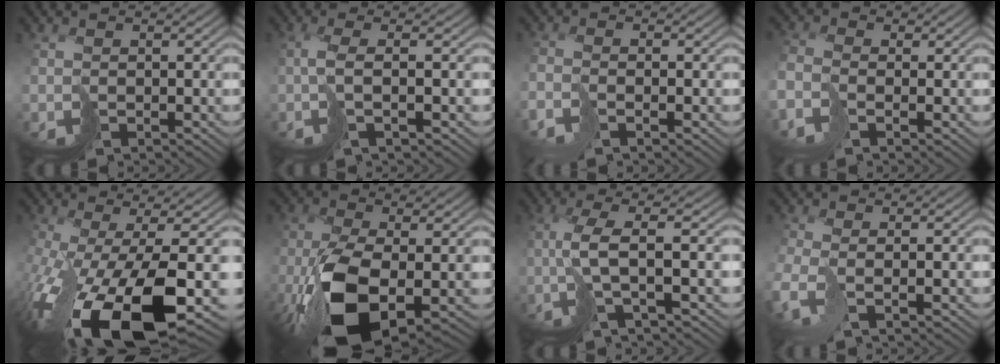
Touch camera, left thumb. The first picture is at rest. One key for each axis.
{"total": 4.1, "fx": -0.4, "fy": 0.9, "fz": 4.0, "tx": -0.077, "ty": 0.005, "tz": -0.015}
{"total": 2.6, "fx": -1.7, "fy": 0.8, "fz": 1.7, "tx": -0.045, "ty": -0.008, "tz": -0.046}
{"total": 3.7, "fx": -1.9, "fy": 1.9, "fz": 2.6, "tx": -0.072, "ty": -0.007, "tz": -0.055}
{"total": 17.3, "fx": -6.7, "fy": 5.7, "fz": 14.8, "tx": -0.308, "ty": -0.048, "tz": -0.089}
{"total": 14.0, "fx": -4.3, "fy": 6.7, "fz": 11.5, "tx": -0.260, "ty": -0.027, "tz": -0.070}
{"total": 6.4, "fx": -0.2, "fy": 1.3, "fz": 6.2, "tx": -0.116, "ty": 0.016, "tz": -0.015}
{"total": 3.5, "fx": -1.2, "fy": 1.5, "fz": 3.0, "tx": -0.081, "ty": -0.006, "tz": -0.035}